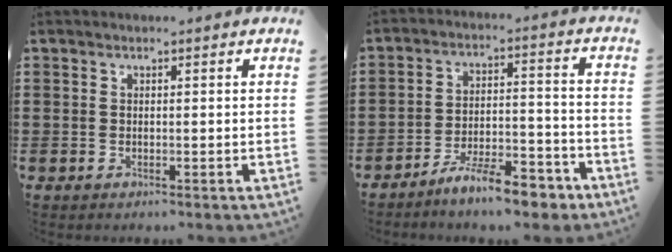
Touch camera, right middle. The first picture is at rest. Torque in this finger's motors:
{"motor_torque": [2.14, 0.00, 0.50, 0.17]}